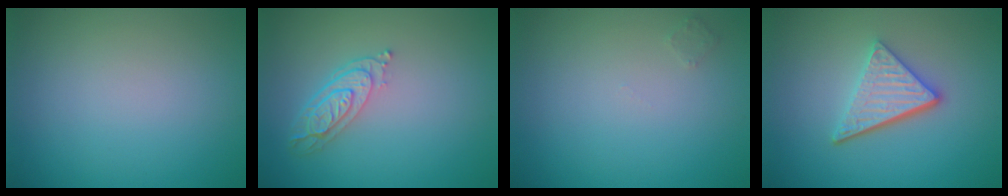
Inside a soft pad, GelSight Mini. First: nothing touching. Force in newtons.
{"total": 3.4, "press": 2.7, "slide": 2.1}
{"total": 0.7, "press": 0.7, "slide": 0.0}
{"total": 4.2, "press": 3.2, "slide": 2.7}